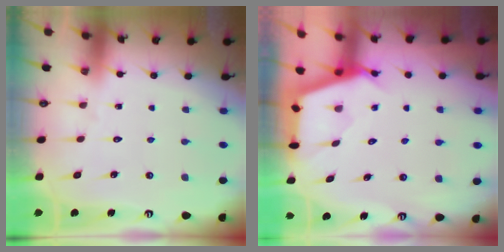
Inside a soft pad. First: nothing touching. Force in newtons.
{"total": 2.7, "press": 2.7, "slide": 0.4}